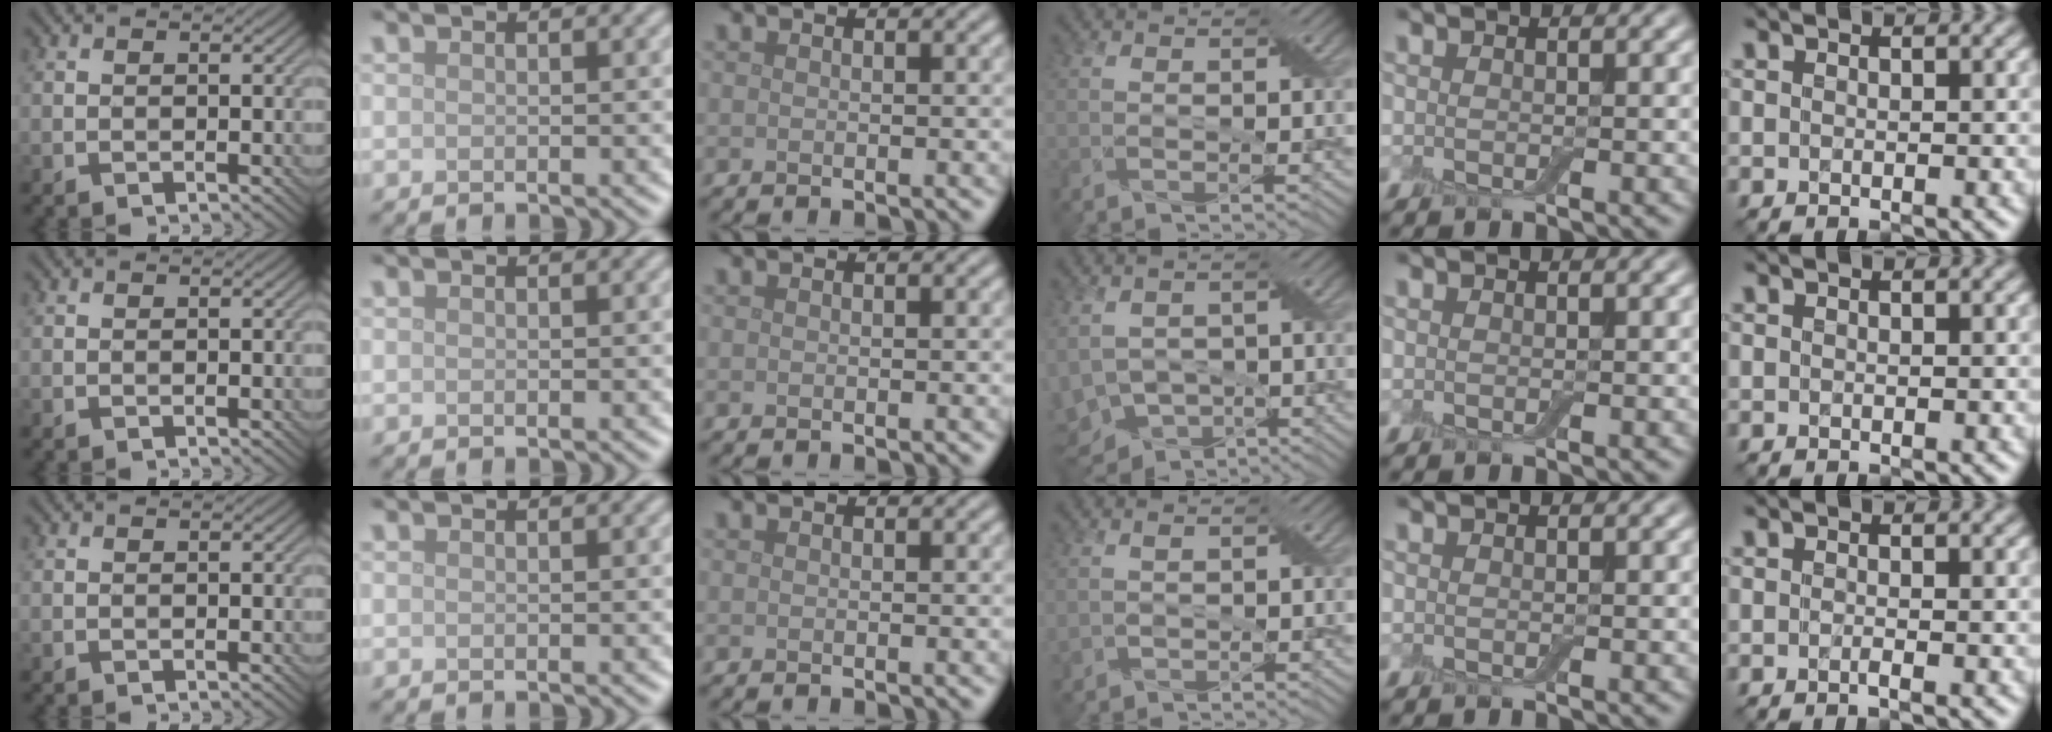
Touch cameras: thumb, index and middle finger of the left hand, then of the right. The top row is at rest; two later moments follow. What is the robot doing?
{"motion": "close", "object": "airpods case & airpods"}